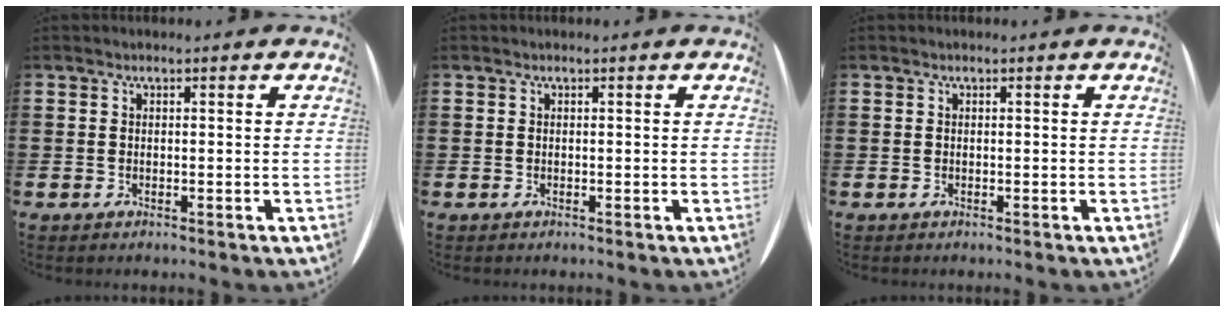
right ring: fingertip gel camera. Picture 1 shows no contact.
{"total": 0.0}
{"total": 0.0}